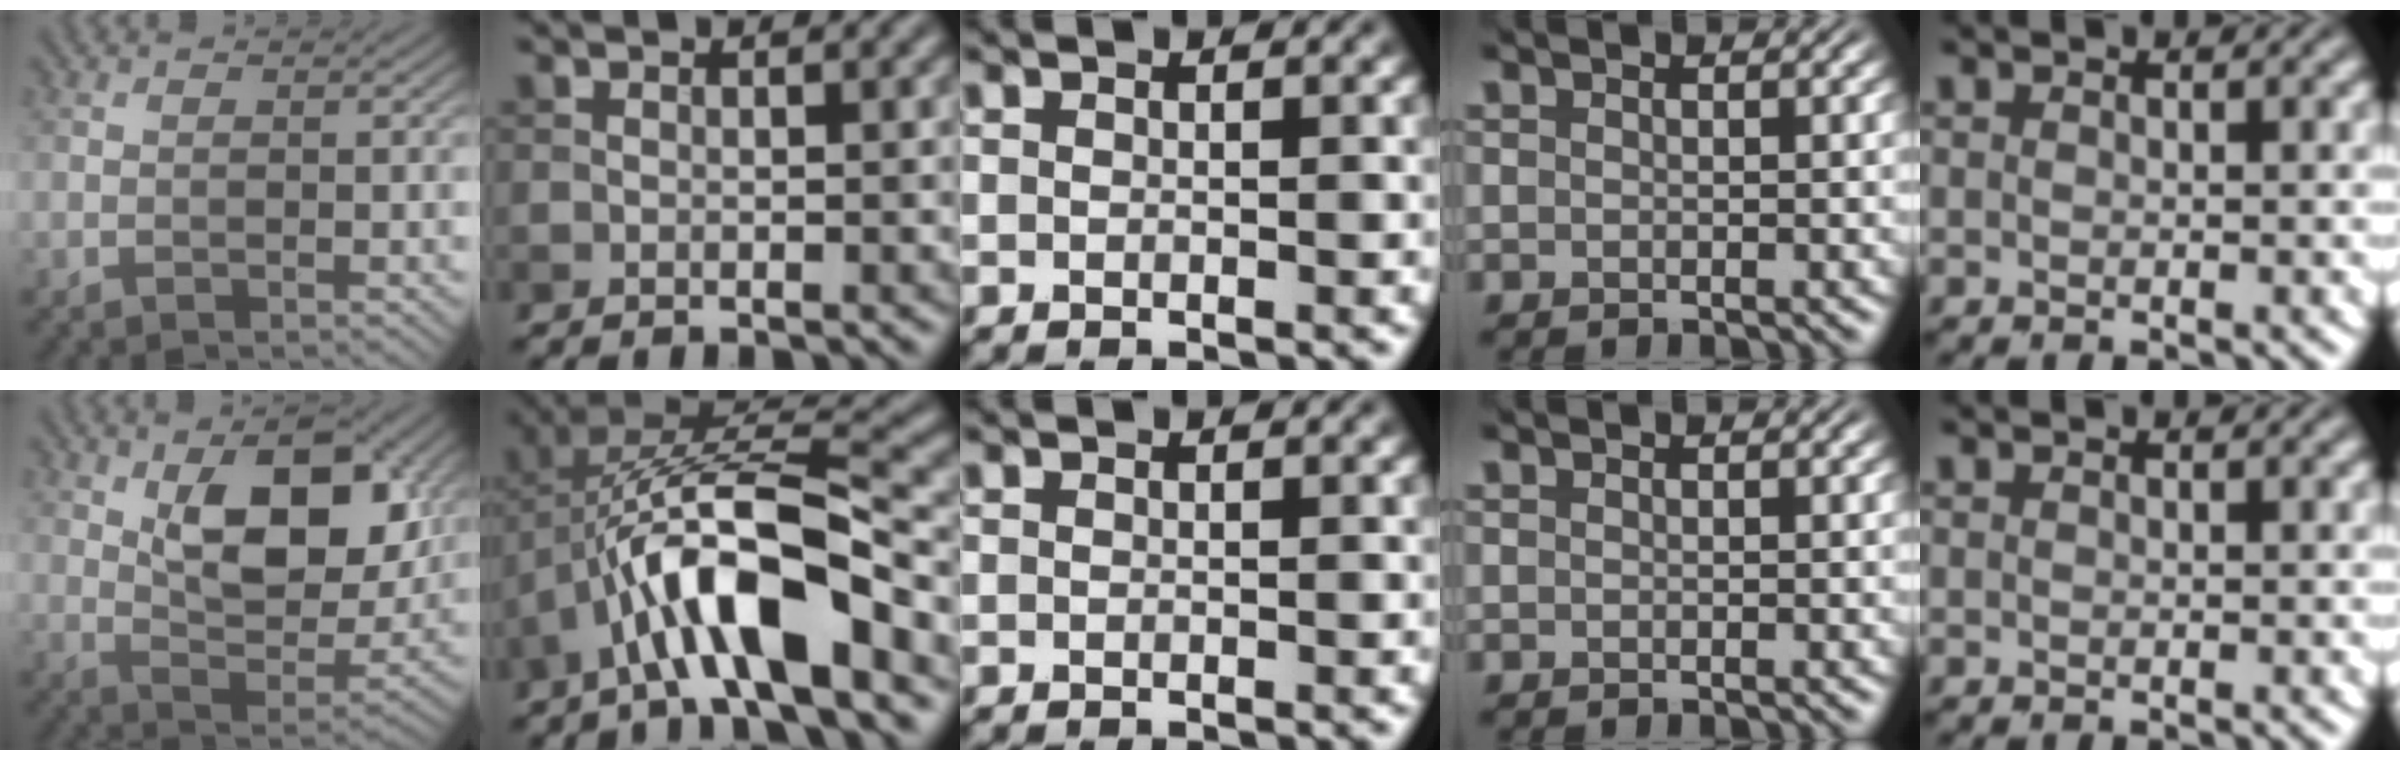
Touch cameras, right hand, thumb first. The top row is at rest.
{"thumb": {"total": 13.3, "force": [4.4, 7.0, 10.4], "torque": [-0.167, -0.014, 0.080]}, "index": {"total": 11.0, "force": [-4.0, 3.5, 9.7], "torque": [-0.178, 0.013, -0.070]}}